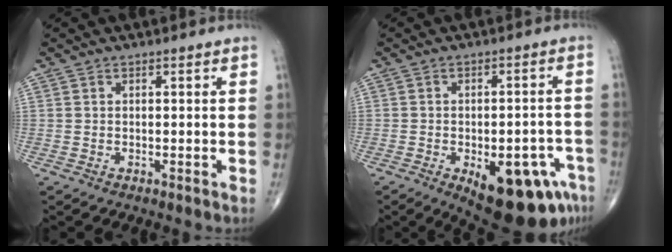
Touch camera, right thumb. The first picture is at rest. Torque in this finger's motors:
{"motor_torque": [1.84, 1.42, 0.91, -1.09, 0.35]}